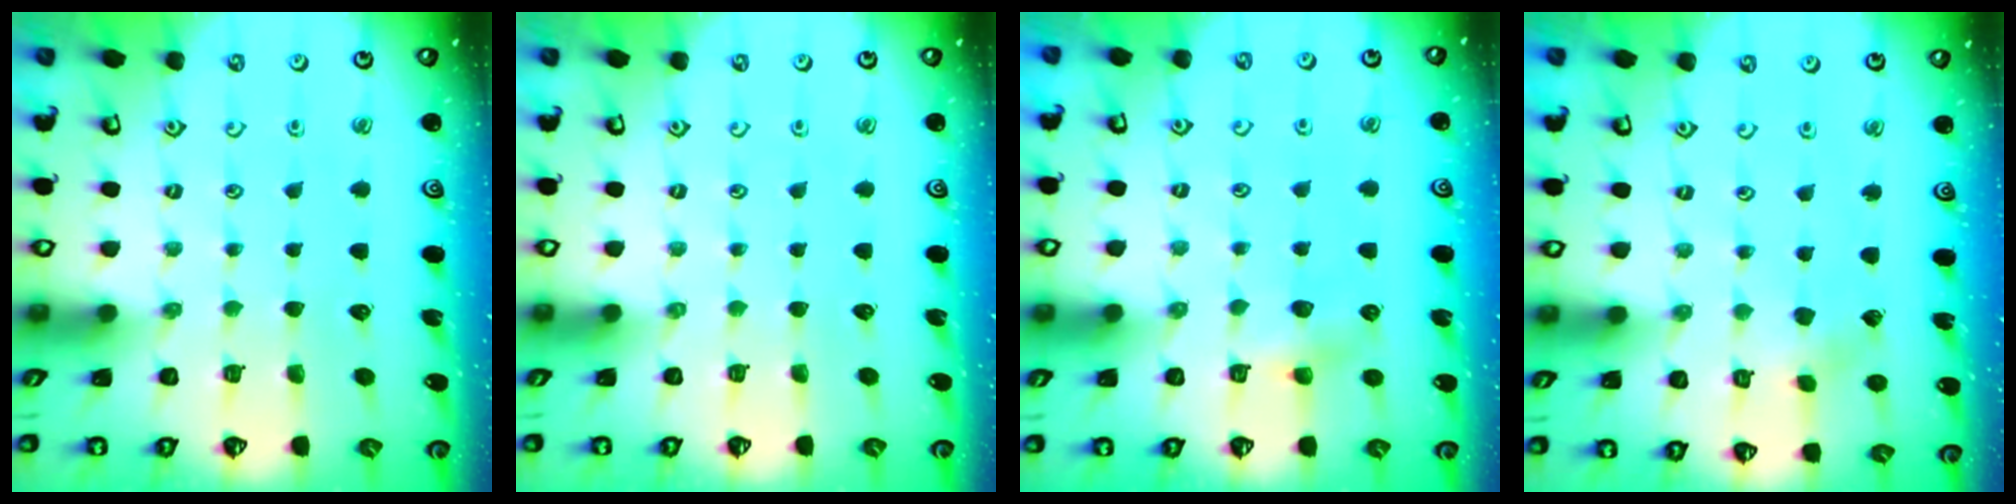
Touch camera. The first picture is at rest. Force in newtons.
{"total": 0.0}
{"total": 4.4, "press": 4.3, "slide": 0.3}
{"total": 2.6, "press": 2.6, "slide": 0.2}